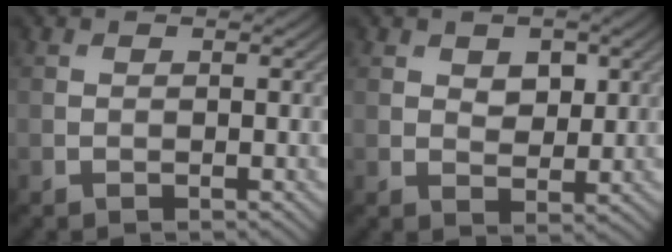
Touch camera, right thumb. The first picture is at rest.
{"total": 3.2, "force": [1.2, 2.2, 2.0], "torque": [-0.039, -0.004, 0.020]}